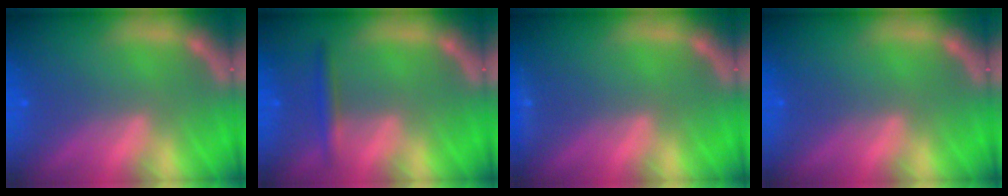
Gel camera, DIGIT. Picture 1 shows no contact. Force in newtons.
{"total": 1.9}
{"total": 0.9}
{"total": 0.0}